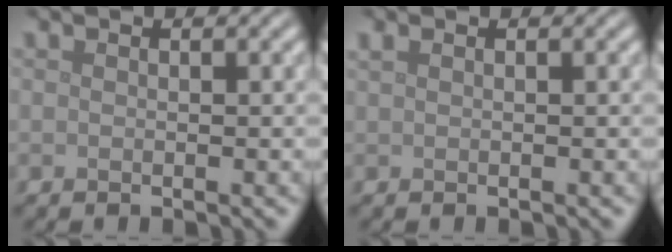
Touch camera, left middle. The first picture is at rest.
{"total": 0.7, "force": [0.5, 0.2, 0.4], "torque": [-0.009, 0.006, 0.010]}